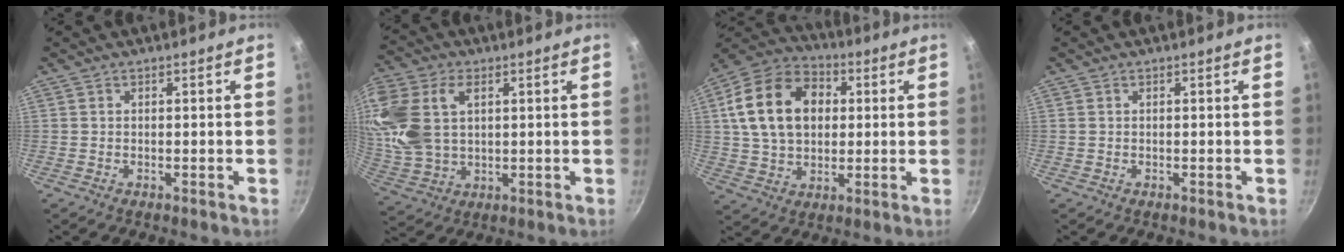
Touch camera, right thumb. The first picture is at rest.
{"total": 16.7, "force": [4.5, 11.0, 11.7], "torque": [-0.250, -0.005, 0.093]}
{"total": 18.3, "force": [3.5, 13.2, 12.2], "torque": [-0.195, 0.018, 0.051]}
{"total": 0.0}